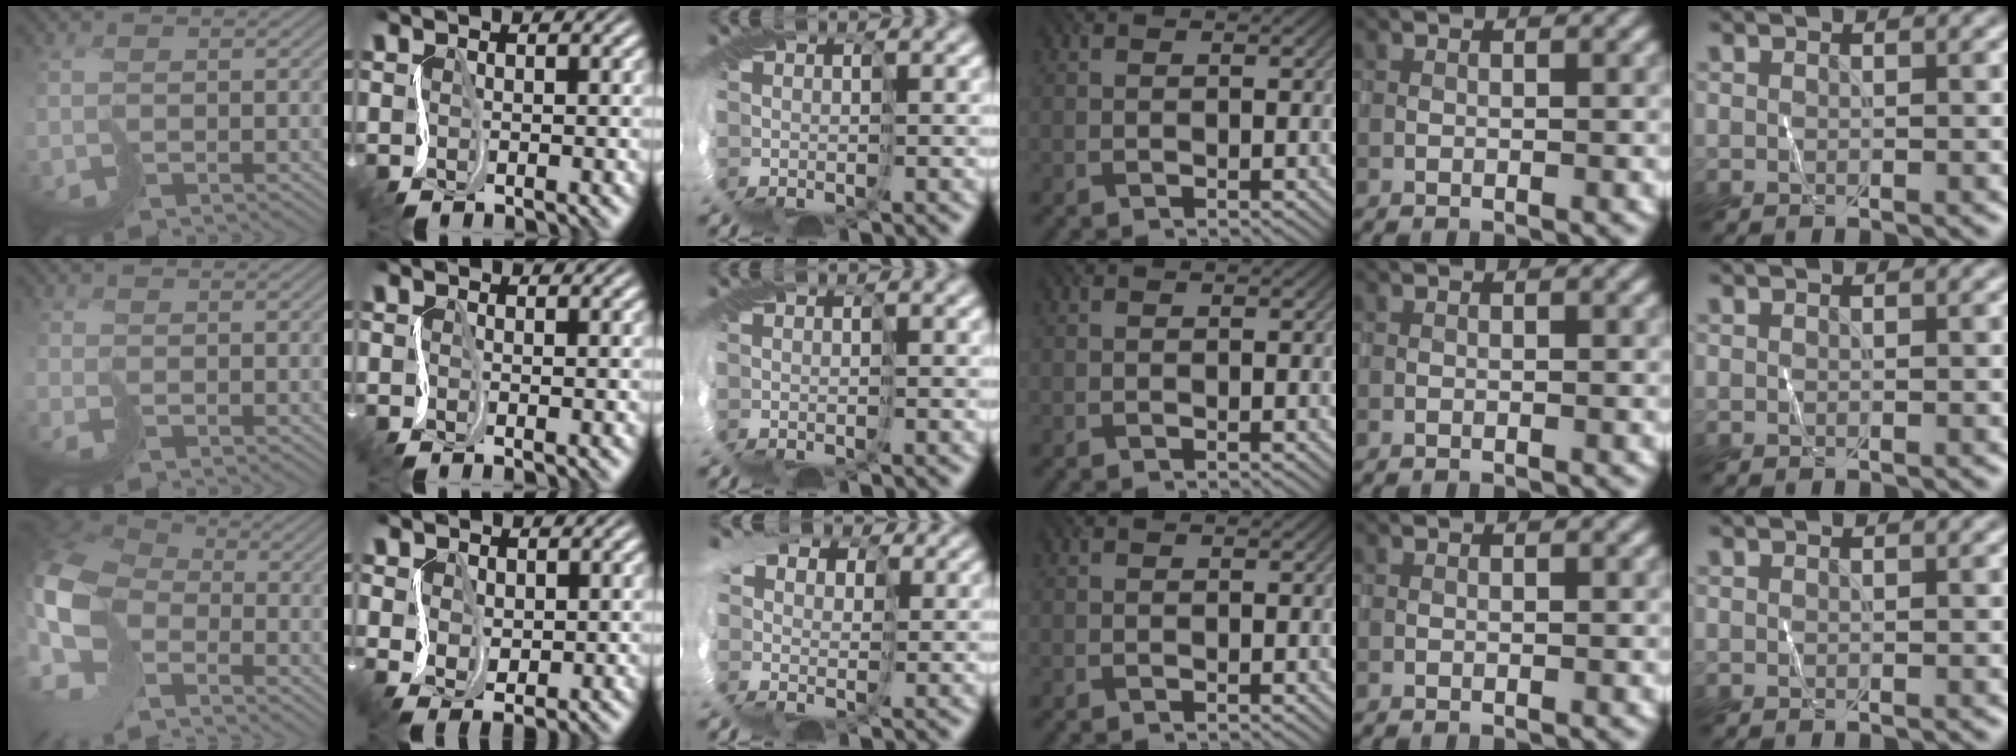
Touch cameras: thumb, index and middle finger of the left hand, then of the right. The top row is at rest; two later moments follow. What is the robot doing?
{"motion": "cut", "object": "paper"}